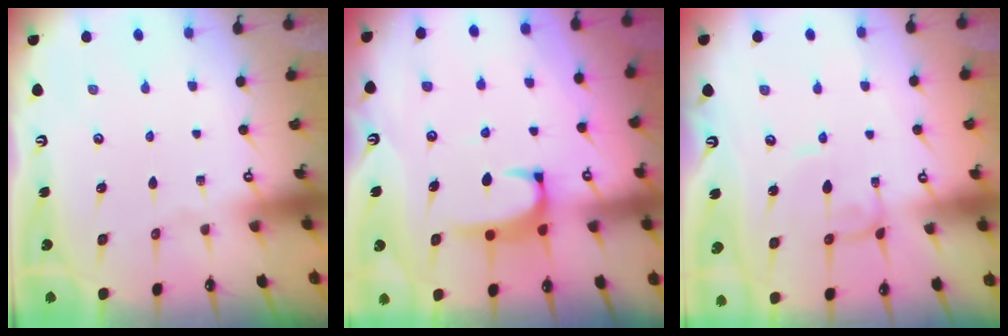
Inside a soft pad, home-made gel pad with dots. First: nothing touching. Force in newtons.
{"total": 2.0, "press": 2.0, "slide": 0.3}
{"total": 0.0}